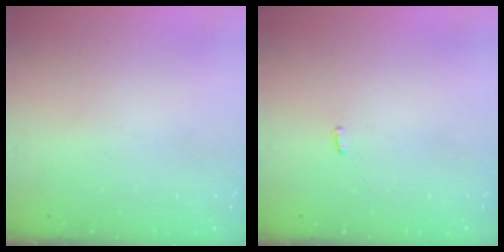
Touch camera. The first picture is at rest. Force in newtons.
{"total": 2.5, "press": 2.5, "slide": 0.4}